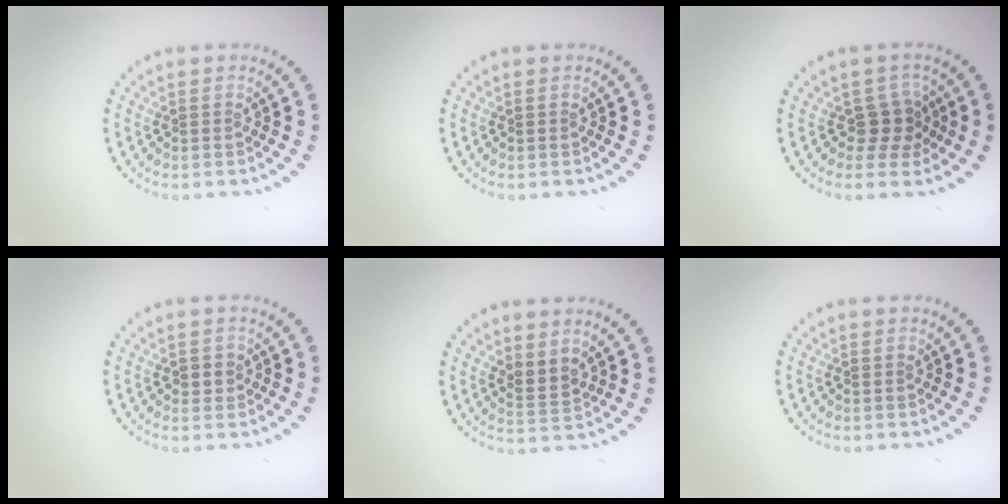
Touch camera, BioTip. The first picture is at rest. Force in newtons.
{"total": 0.0}
{"total": 2.3, "press": 1.9, "slide": 1.3}
{"total": 1.2, "press": 1.0, "slide": 0.6}
{"total": 2.0, "press": 1.4, "slide": 1.4}
{"total": 0.0}